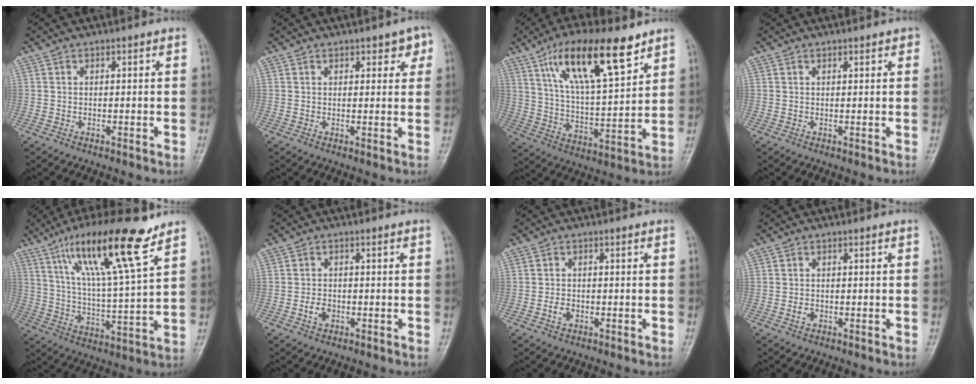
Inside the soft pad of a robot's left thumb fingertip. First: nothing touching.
{"total": 3.5, "force": [1.9, 2.0, 2.2], "torque": [0.002, -0.005, 0.020]}
{"total": 18.1, "force": [10.5, 5.6, 13.7], "torque": [-0.213, -0.038, 0.192]}
{"total": 1.2, "force": [0.9, 0.5, 0.7], "torque": [-0.004, -0.003, 0.008]}
{"total": 18.0, "force": [11.1, 2.3, 14.0], "torque": [-0.237, -0.046, 0.197]}
{"total": 2.6, "force": [-0.9, 1.9, 1.5], "torque": [-0.023, 0.005, -0.017]}
{"total": 2.1, "force": [-0.7, 1.6, 1.2], "torque": [-0.018, 0.005, -0.015]}
{"total": 1.3, "force": [-0.4, 1.0, 0.7], "torque": [-0.012, 0.001, -0.007]}